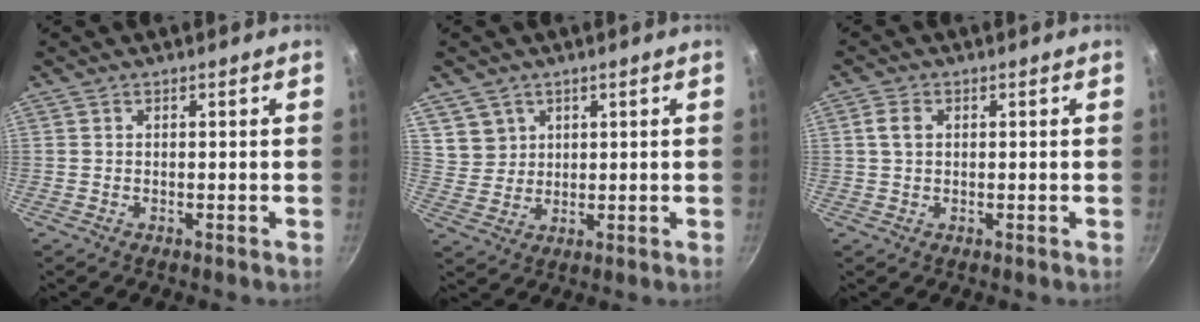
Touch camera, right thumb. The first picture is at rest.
{"total": 5.0, "force": [2.6, 4.3, 0.6], "torque": [0.017, 0.000, 0.053]}
{"total": 2.8, "force": [0.6, 2.0, 1.9], "torque": [-0.032, 0.005, 0.008]}